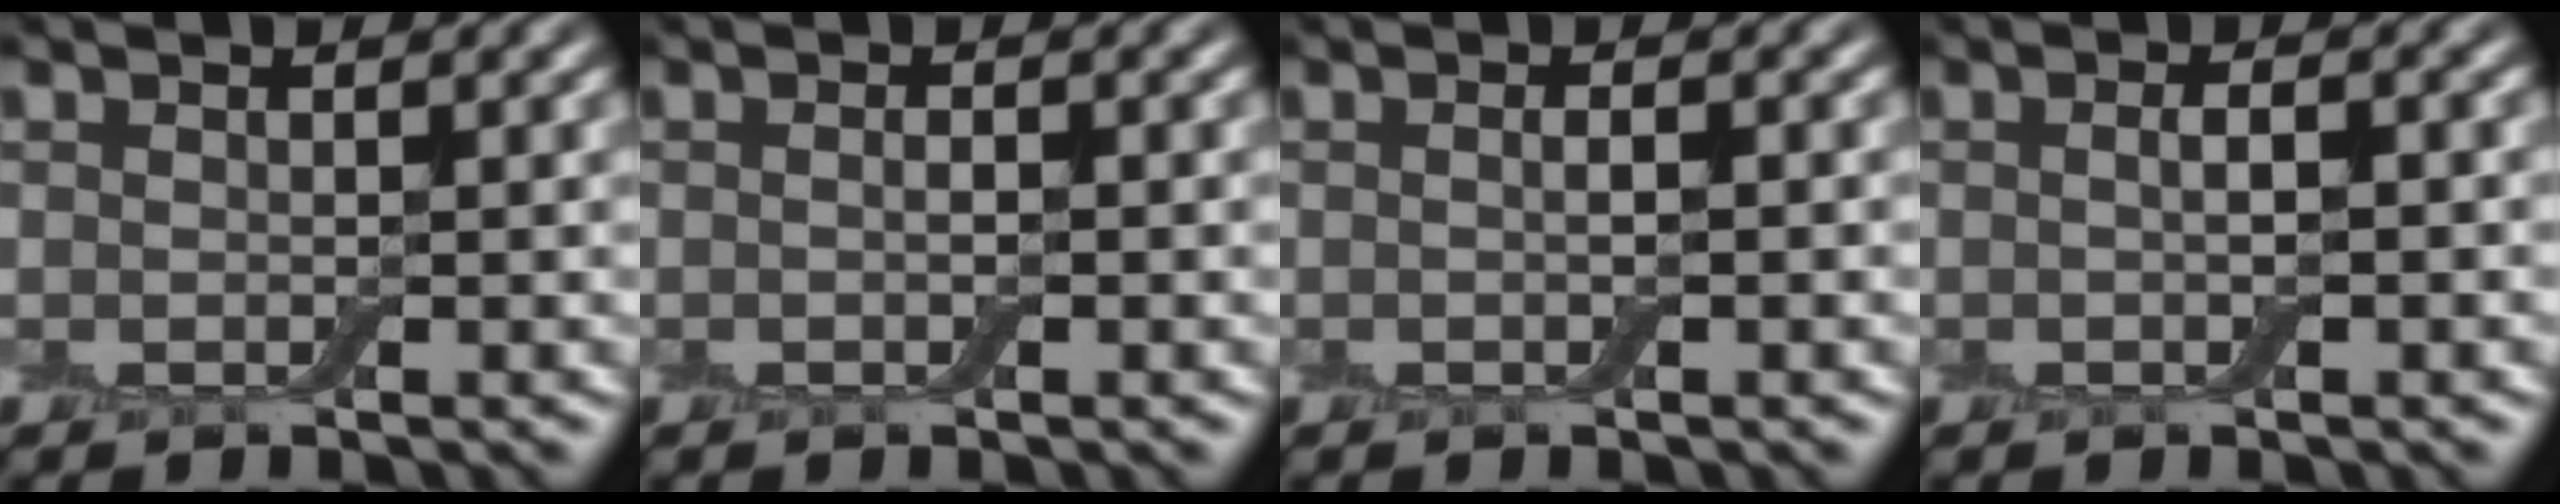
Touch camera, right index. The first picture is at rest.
{"total": 0.8, "force": [-0.1, 0.2, 0.7], "torque": [-0.015, 0.000, -0.002]}
{"total": 1.0, "force": [0.0, 0.2, 1.0], "torque": [-0.012, -0.006, -0.001]}
{"total": 1.7, "force": [0.2, 0.6, 1.6], "torque": [-0.010, -0.004, -0.008]}